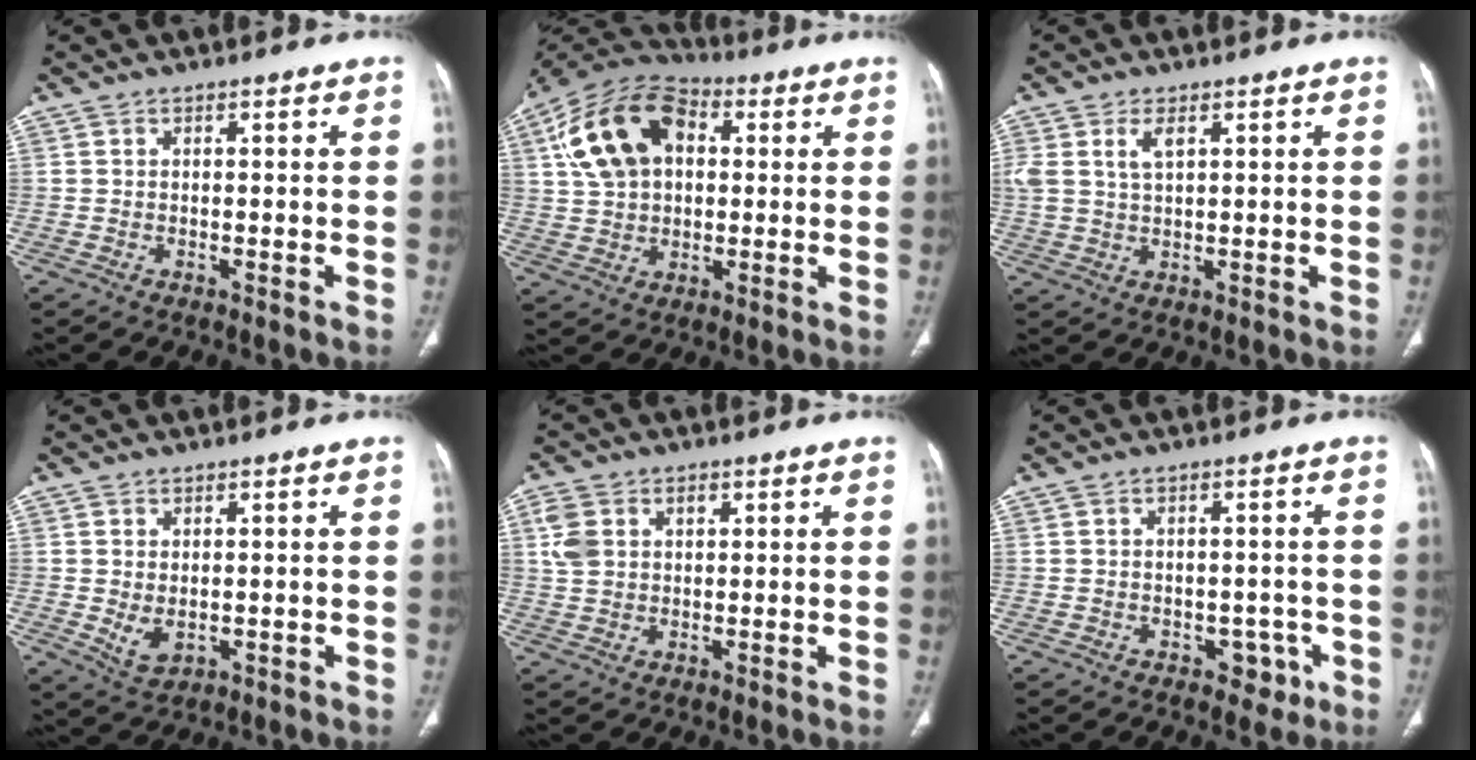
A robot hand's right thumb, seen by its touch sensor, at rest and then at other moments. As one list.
[{"total": 17.3, "force": [4.2, 11.5, 12.2], "torque": [-0.206, 0.019, 0.069]}, {"total": 5.2, "force": [2.1, 2.7, 3.9], "torque": [-0.089, 0.000, 0.050]}, {"total": 3.9, "force": [-0.2, 2.6, 3.0], "torque": [-0.051, -0.009, 0.010]}, {"total": 6.0, "force": [1.9, 4.6, 3.4], "torque": [-0.060, 0.001, 0.038]}, {"total": 3.8, "force": [-1.7, 2.9, 1.9], "torque": [0.000, 0.009, -0.017]}]